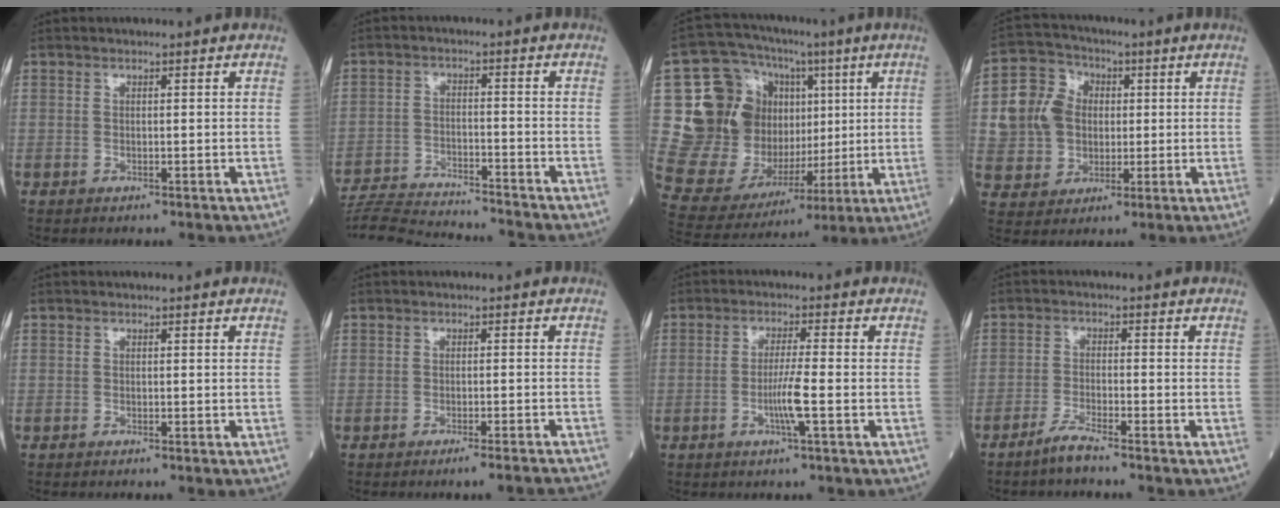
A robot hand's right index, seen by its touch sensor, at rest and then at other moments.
{"total": 14.8, "force": [-14.2, -0.1, 4.2], "torque": [-0.070, -0.011, -0.222]}
{"total": 19.4, "force": [3.4, 14.5, 12.5], "torque": [-0.225, 0.052, 0.086]}
{"total": 9.9, "force": [1.1, 8.9, 4.3], "torque": [-0.115, 0.034, 0.027]}
{"total": 0.5, "force": [-0.5, 0.0, 0.2], "torque": [-0.004, -0.002, -0.010]}
{"total": 5.9, "force": [-5.4, -0.8, 2.4], "torque": [-0.015, -0.010, -0.070]}
{"total": 4.2, "force": [-1.4, -0.6, 3.9], "torque": [-0.076, -0.006, -0.030]}
{"total": 3.3, "force": [-2.9, -0.3, 1.6], "torque": [-0.042, -0.008, -0.061]}